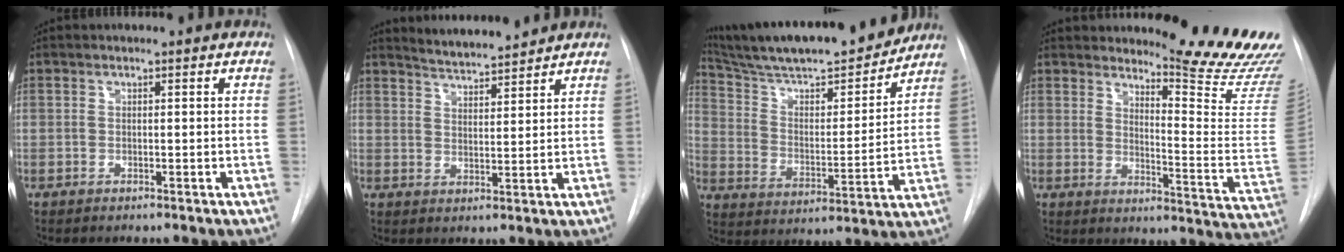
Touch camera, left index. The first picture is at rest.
{"total": 6.4, "force": [6.2, 0.1, 1.2], "torque": [-0.031, 0.006, 0.106]}
{"total": 22.4, "force": [20.1, 2.5, 9.7], "torque": [-0.169, -0.003, 0.312]}
{"total": 17.6, "force": [15.9, 0.6, 7.6], "torque": [-0.100, -0.125, 0.188]}